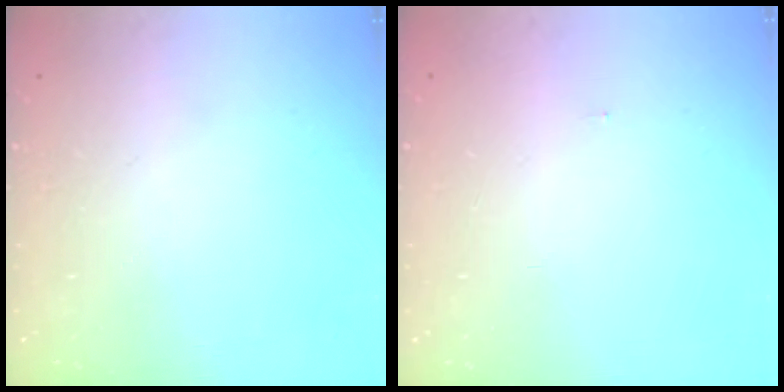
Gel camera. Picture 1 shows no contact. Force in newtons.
{"total": 6.0, "press": 0.9, "slide": 5.9}